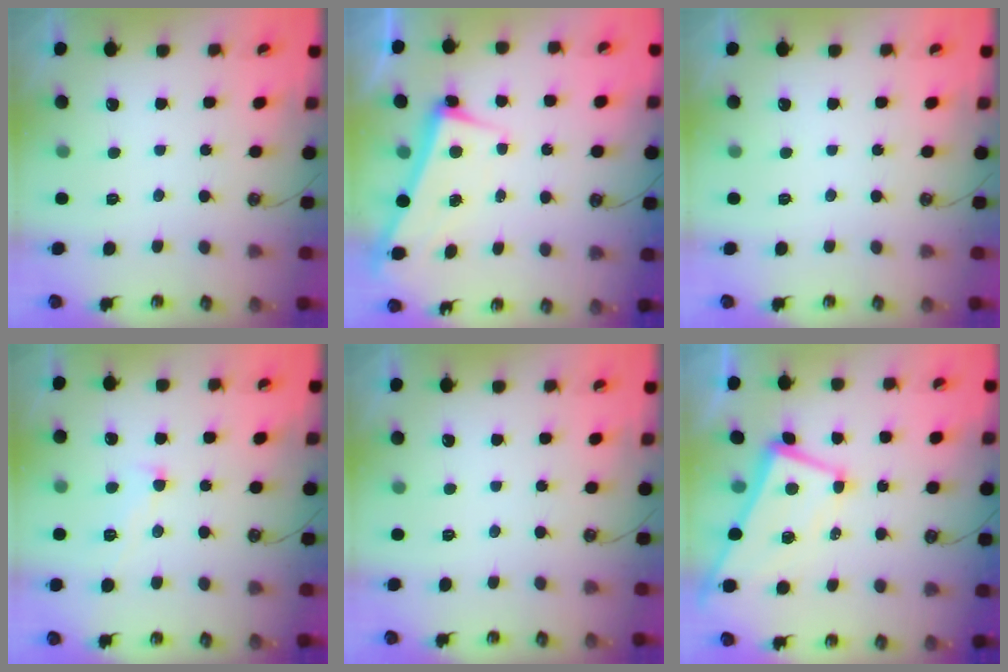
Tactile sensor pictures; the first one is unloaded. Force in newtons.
{"total": 2.6, "press": 2.5, "slide": 0.7}
{"total": 0.0}
{"total": 0.6, "press": 0.0, "slide": 0.6}
{"total": 0.0}
{"total": 2.1, "press": 2.0, "slide": 0.7}